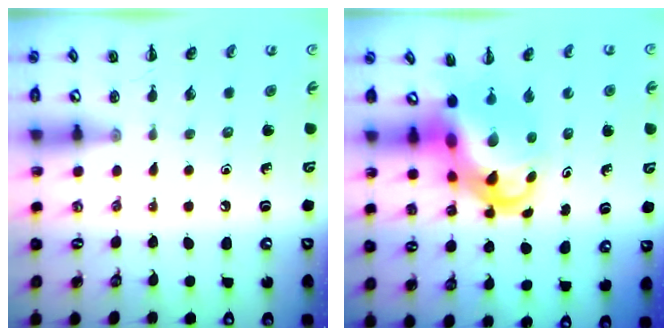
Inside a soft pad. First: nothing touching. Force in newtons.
{"total": 7.7, "press": 7.4, "slide": 2.2}